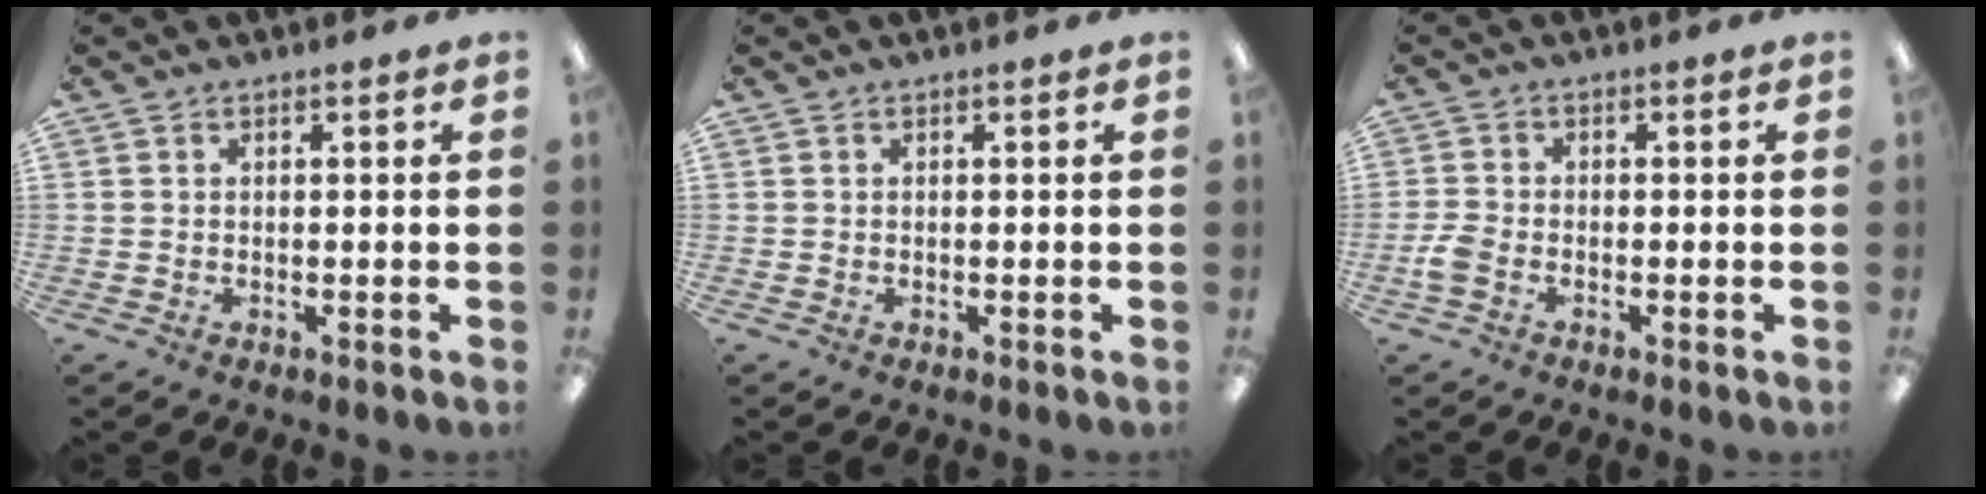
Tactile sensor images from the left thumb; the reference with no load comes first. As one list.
[{"total": 0.0}, {"total": 3.3, "force": [-1.4, 2.0, 2.2], "torque": [-0.048, 0.003, -0.027]}]